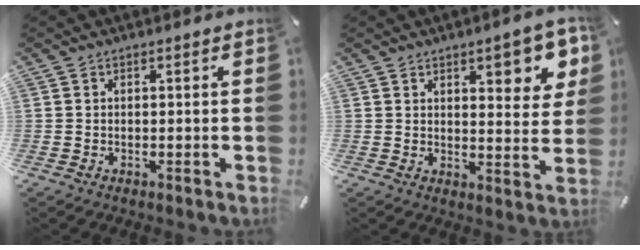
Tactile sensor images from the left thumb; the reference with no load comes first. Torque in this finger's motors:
{"motor_torque": [0.52, -0.01, 0.40, 0.38, -0.01]}